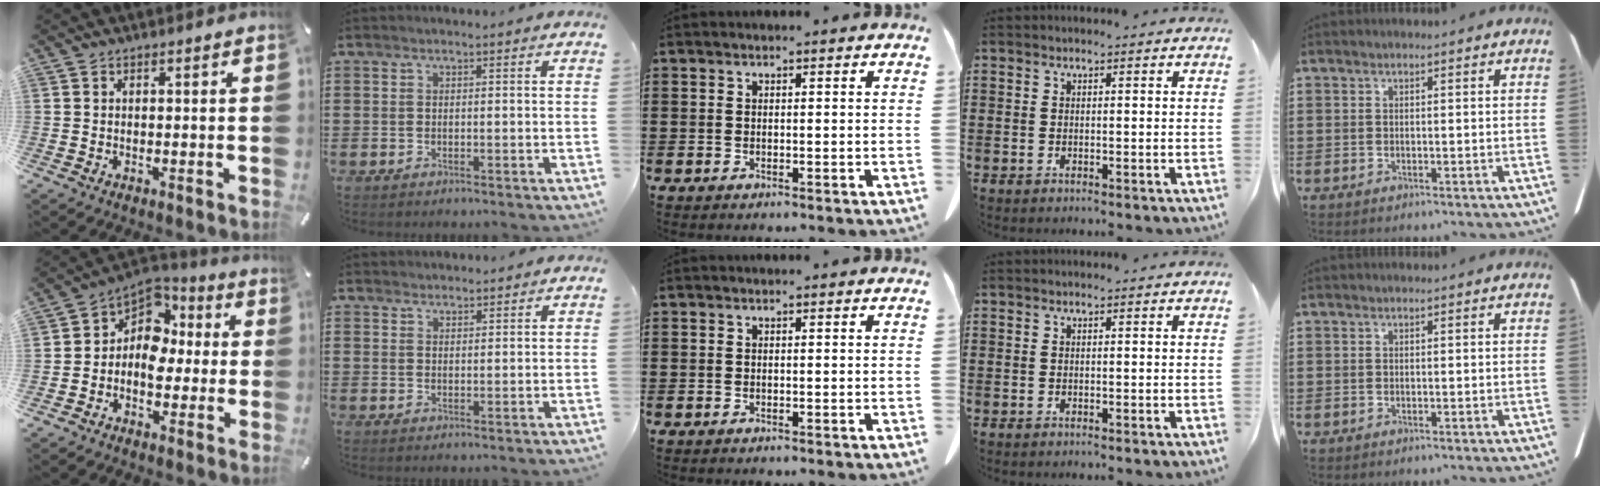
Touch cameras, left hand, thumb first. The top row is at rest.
{"thumb": {"total": 9.6, "force": [-0.7, 8.6, 4.2], "torque": [-0.080, -0.005, -0.014]}, "index": {"total": 1.9, "force": [1.9, 0.4, -0.2], "torque": [-0.002, 0.001, 0.039]}}